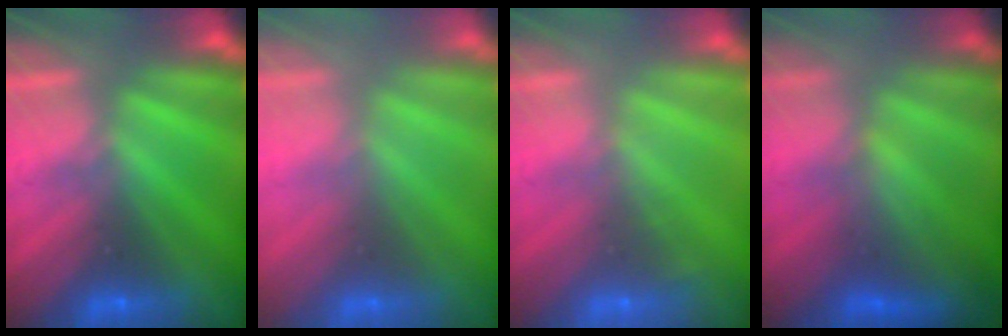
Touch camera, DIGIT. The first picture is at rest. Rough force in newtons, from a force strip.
{"total": 2.9}
{"total": 1.6}
{"total": 3.6}